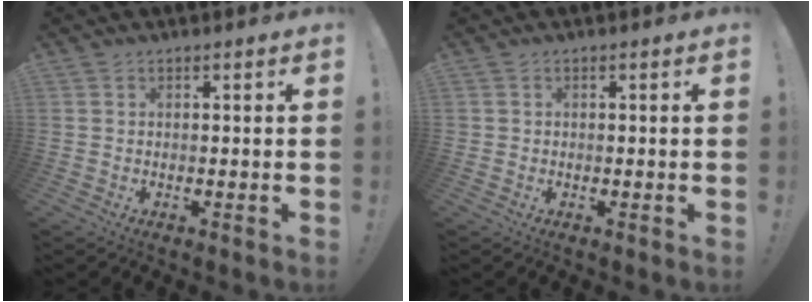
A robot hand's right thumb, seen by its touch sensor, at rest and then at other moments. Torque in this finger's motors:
{"motor_torque": [-0.15, 0.00, -0.06, 0.17, 0.00]}